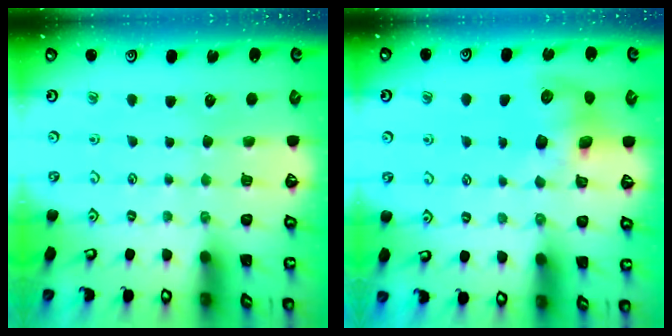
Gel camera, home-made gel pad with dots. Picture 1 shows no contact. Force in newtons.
{"total": 9.2, "press": 9.2, "slide": 0.9}